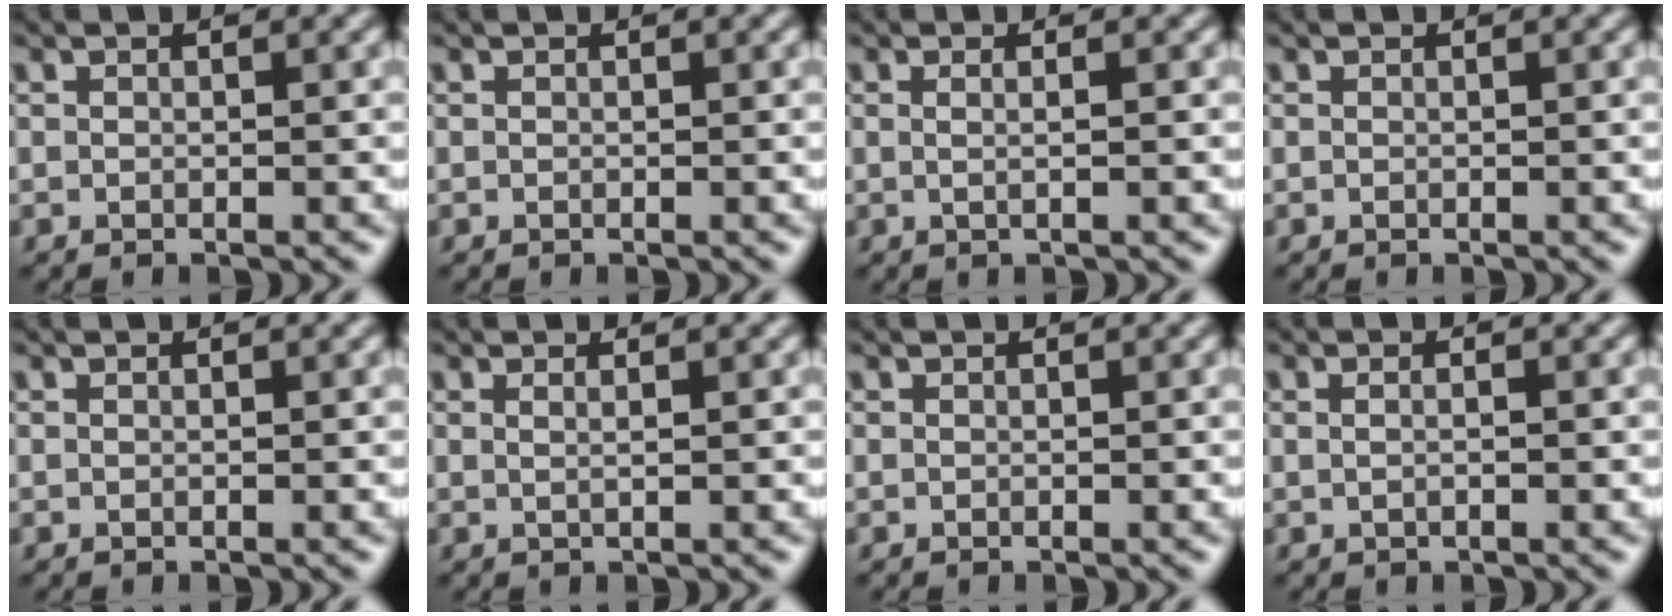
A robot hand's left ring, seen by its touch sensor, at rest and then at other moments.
{"total": 0.0}
{"total": 1.5, "force": [0.3, 0.6, 1.3], "torque": [-0.008, -0.008, -0.008]}
{"total": 0.0}
{"total": 0.0}
{"total": 1.0, "force": [0.4, 0.4, 0.8], "torque": [-0.006, -0.004, -0.001]}
{"total": 0.0}
{"total": 2.9, "force": [1.0, 1.6, 2.1], "torque": [-0.009, 0.026, -0.019]}